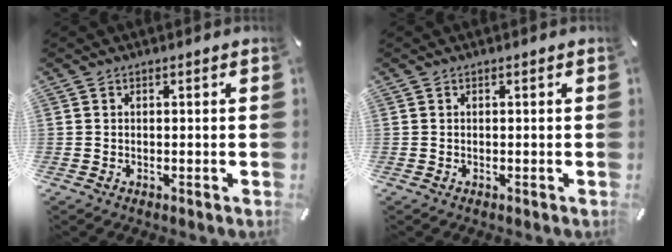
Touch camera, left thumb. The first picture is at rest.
{"total": 0.0}